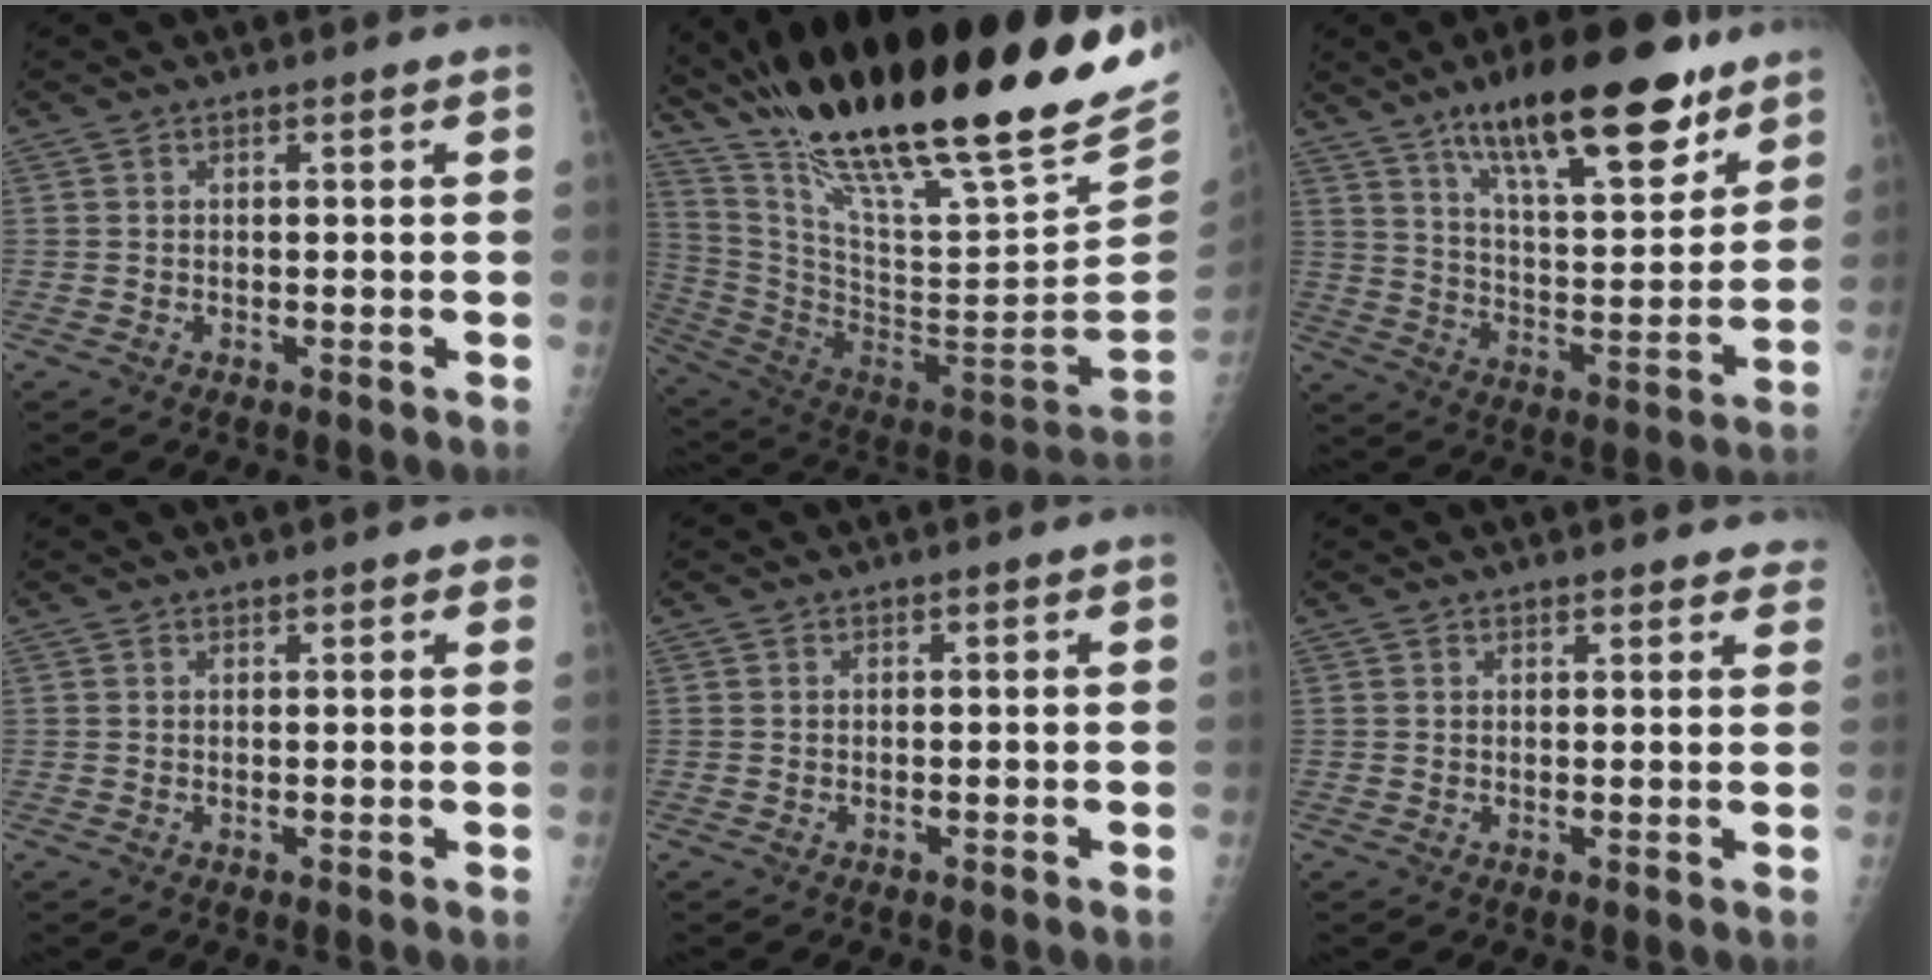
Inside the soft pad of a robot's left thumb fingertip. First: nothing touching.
{"total": 36.6, "force": [26.0, 7.7, 24.5], "torque": [-0.391, -0.103, 0.428]}
{"total": 21.7, "force": [14.2, 6.9, 15.0], "torque": [-0.199, -0.065, 0.230]}
{"total": 2.3, "force": [1.6, 0.8, 1.3], "torque": [-0.003, 0.000, 0.015]}
{"total": 0.0}
{"total": 4.9, "force": [4.5, 1.6, 1.2], "torque": [0.018, -0.014, 0.038]}